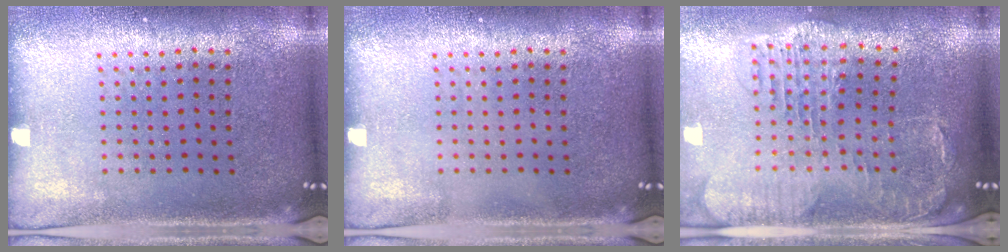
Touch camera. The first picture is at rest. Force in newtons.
{"total": 0.0}
{"total": 1.8, "press": 1.6, "slide": 0.7}